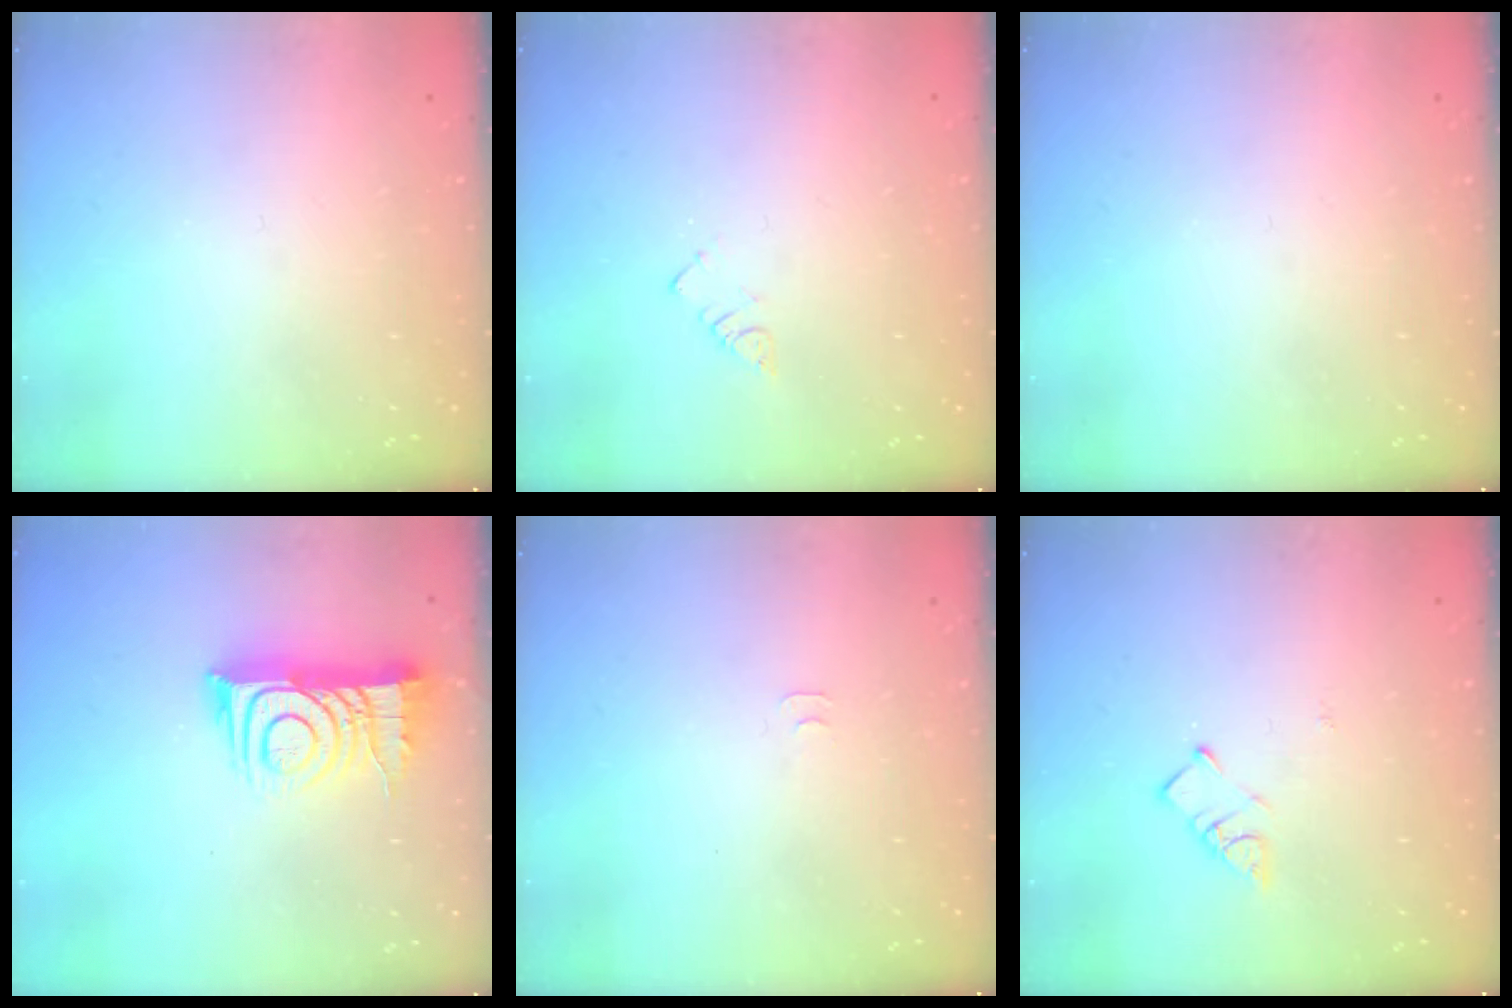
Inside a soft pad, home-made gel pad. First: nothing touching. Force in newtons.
{"total": 2.3, "press": 2.3, "slide": 0.4}
{"total": 0.0}
{"total": 12.7, "press": 12.7, "slide": 0.9}
{"total": 3.1, "press": 3.0, "slide": 0.5}
{"total": 3.7, "press": 3.7, "slide": 0.4}